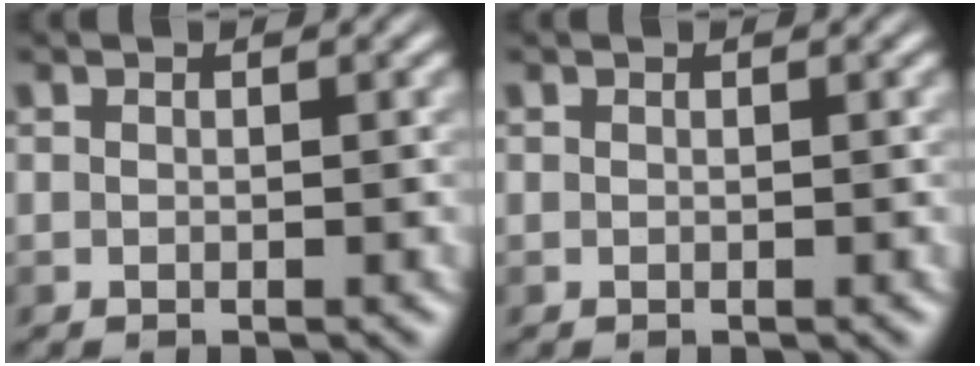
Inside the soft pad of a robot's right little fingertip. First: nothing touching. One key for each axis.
{"total": 0.0}